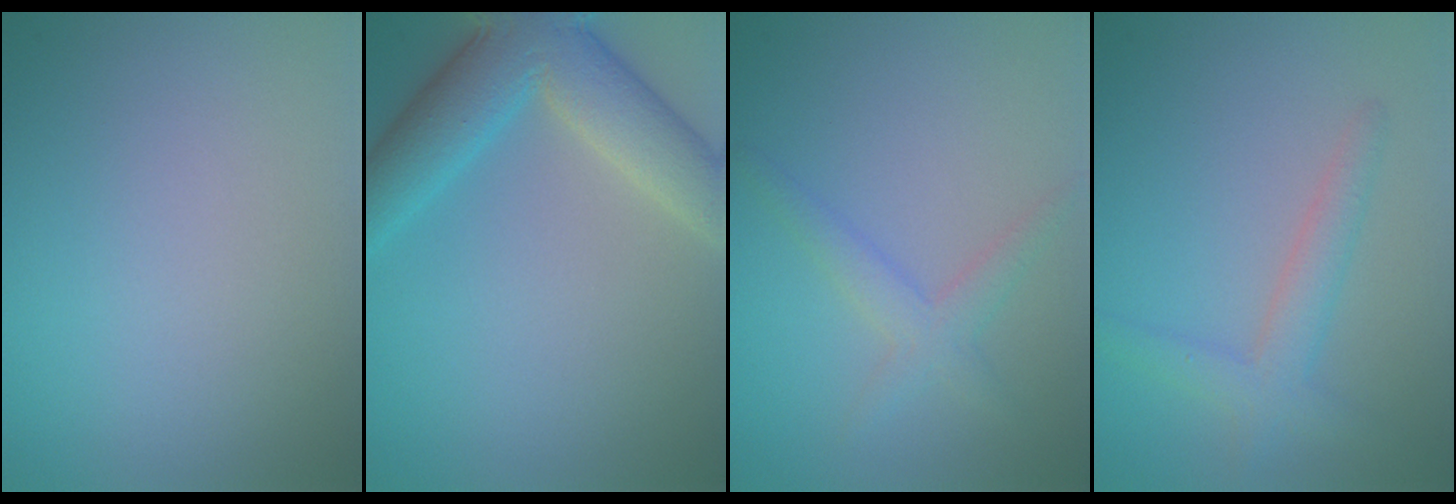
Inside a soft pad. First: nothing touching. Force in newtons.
{"total": 7.5, "press": 7.5, "slide": 0.4}
{"total": 2.1, "press": 2.1, "slide": 0.1}
{"total": 2.7, "press": 2.7, "slide": 0.3}